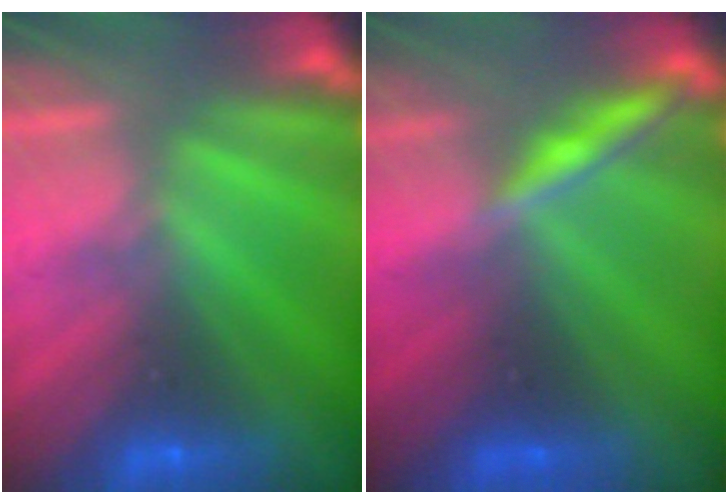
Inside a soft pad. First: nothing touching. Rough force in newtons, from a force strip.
{"total": 1.9}